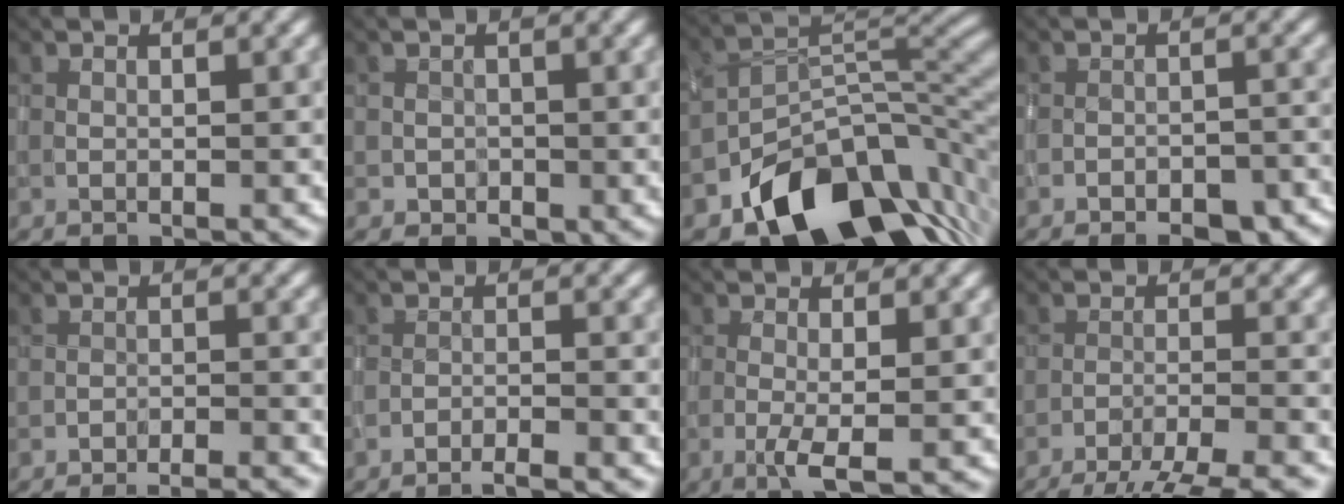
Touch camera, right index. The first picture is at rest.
{"total": 1.3, "force": [-0.1, 1.3, 0.1], "torque": [0.003, -0.005, -0.002]}
{"total": 12.4, "force": [-7.6, 7.2, 6.6], "torque": [-0.091, -0.003, -0.137]}
{"total": 7.2, "force": [-5.8, 3.0, 2.9], "torque": [-0.025, 0.001, -0.066]}
{"total": 5.6, "force": [-5.2, 1.1, 1.5], "torque": [-0.010, 0.009, -0.064]}
{"total": 3.2, "force": [-3.0, 0.3, 1.1], "torque": [-0.012, 0.007, -0.047]}
{"total": 2.4, "force": [-0.9, 0.3, 2.3], "torque": [-0.046, -0.003, -0.020]}
{"total": 9.7, "force": [-8.5, 1.9, 4.2], "torque": [-0.057, -0.006, -0.114]}